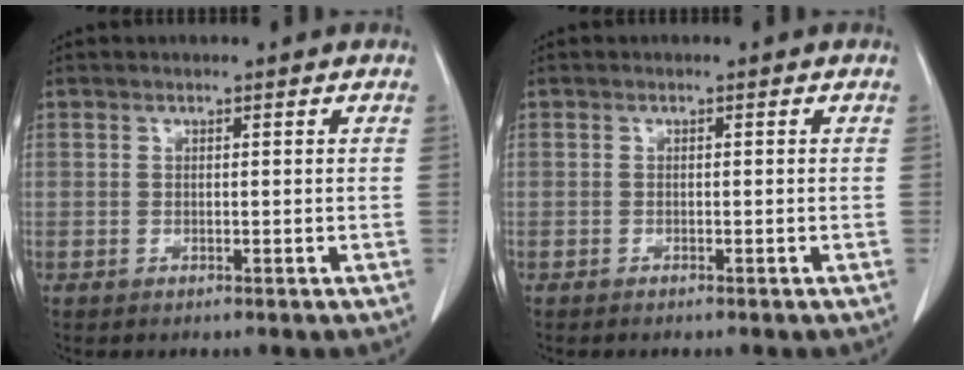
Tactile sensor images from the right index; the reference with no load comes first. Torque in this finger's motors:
{"motor_torque": [-0.02, 0.03, -0.01, 0.01]}